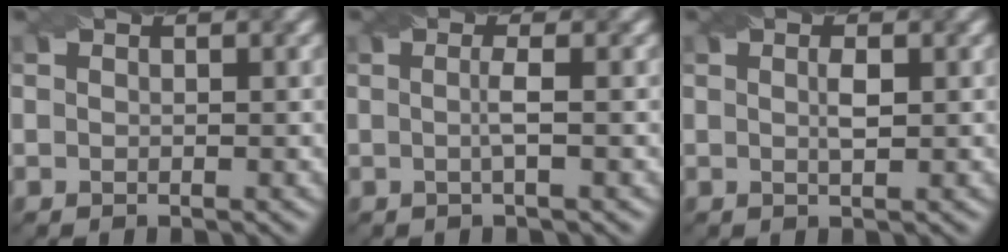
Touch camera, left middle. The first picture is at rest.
{"total": 1.6, "force": [-0.1, 0.2, 1.6], "torque": [-0.034, 0.000, -0.005]}
{"total": 1.4, "force": [0.2, 0.3, 1.4], "torque": [-0.027, 0.003, 0.003]}